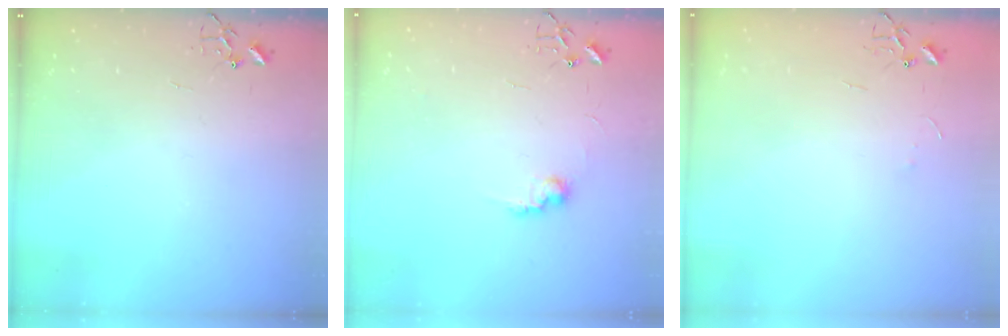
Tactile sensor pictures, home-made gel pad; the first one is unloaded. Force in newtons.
{"total": 7.5, "press": 7.4, "slide": 0.3}
{"total": 3.2, "press": 3.2, "slide": 0.4}